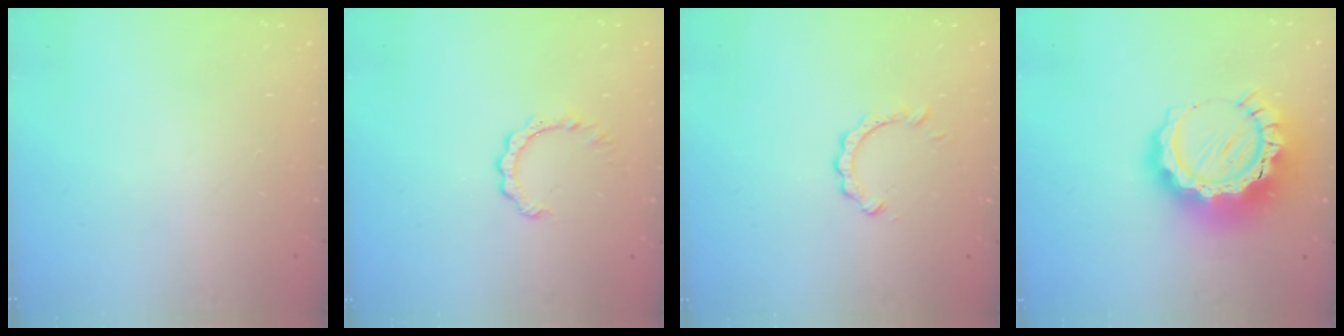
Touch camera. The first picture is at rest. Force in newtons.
{"total": 4.1, "press": 4.1, "slide": 0.3}
{"total": 2.8, "press": 2.7, "slide": 0.3}
{"total": 19.4, "press": 19.3, "slide": 1.8}